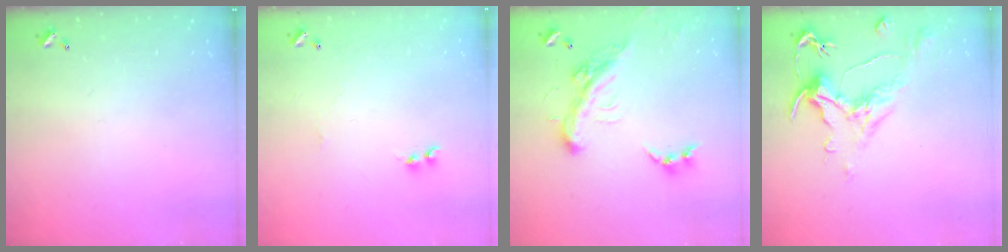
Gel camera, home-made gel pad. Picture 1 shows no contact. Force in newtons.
{"total": 2.0, "press": 1.9, "slide": 0.6}
{"total": 5.5, "press": 5.3, "slide": 1.5}
{"total": 1.6, "press": 0.7, "slide": 1.4}